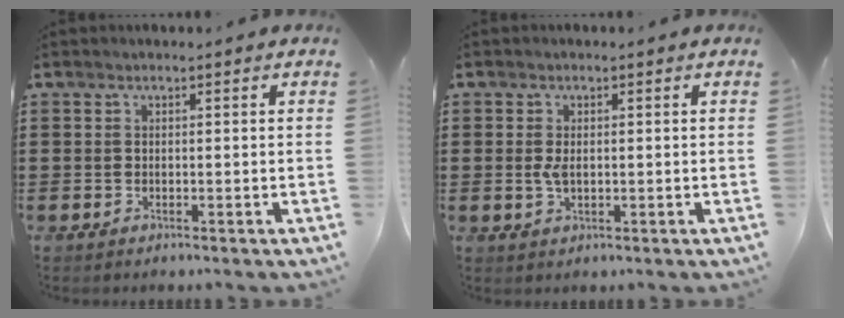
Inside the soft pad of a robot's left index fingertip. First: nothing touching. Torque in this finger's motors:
{"motor_torque": [0.38, 0.80, 0.16, 0.04]}